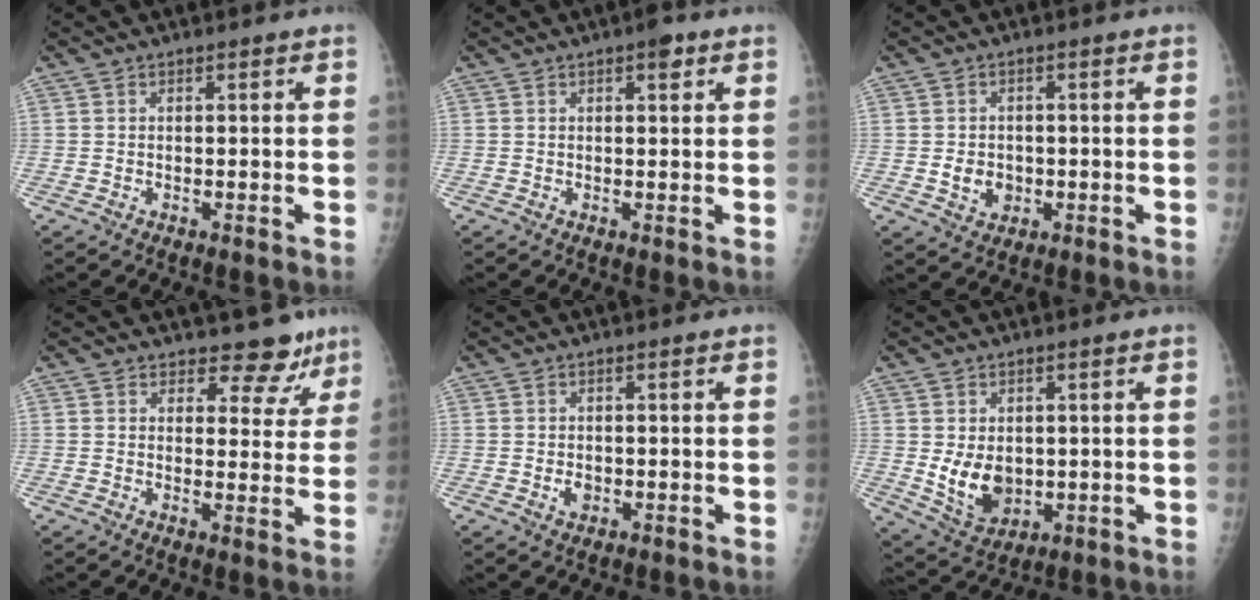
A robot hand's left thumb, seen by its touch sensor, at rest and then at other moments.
{"total": 2.6, "force": [1.4, 0.9, 1.9], "torque": [-0.019, -0.003, 0.017]}
{"total": 4.1, "force": [-0.5, 3.4, 2.2], "torque": [-0.022, 0.001, 0.000]}
{"total": 7.1, "force": [6.1, 3.5, 1.4], "torque": [0.017, -0.042, 0.067]}
{"total": 1.9, "force": [-0.3, 1.5, 1.2], "torque": [-0.014, 0.000, -0.001]}
{"total": 8.2, "force": [0.2, 6.1, 5.5], "torque": [-0.070, -0.019, 0.025]}